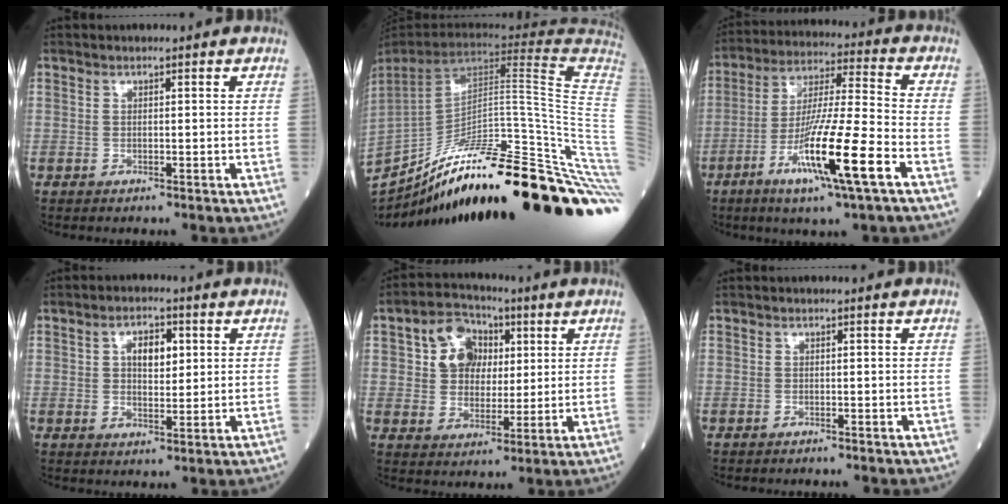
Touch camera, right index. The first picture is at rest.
{"total": 40.2, "force": [-26.7, 2.0, 30.0], "torque": [-0.344, -0.037, -0.388]}
{"total": 15.1, "force": [-6.6, -0.1, 13.5], "torque": [-0.260, -0.021, -0.120]}
{"total": 4.8, "force": [1.3, 2.4, 3.9], "torque": [-0.063, 0.007, 0.022]}
{"total": 8.5, "force": [2.8, 6.6, 4.5], "torque": [-0.087, 0.027, 0.051]}
{"total": 1.5, "force": [-1.4, 0.1, 0.5], "torque": [-0.010, -0.001, -0.017]}